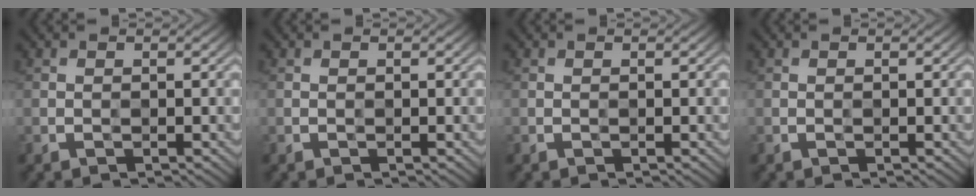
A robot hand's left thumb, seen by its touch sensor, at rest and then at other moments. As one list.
[{"total": 0.0}, {"total": 0.0}, {"total": 0.0}]